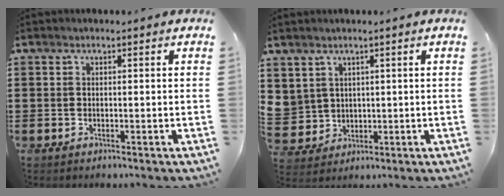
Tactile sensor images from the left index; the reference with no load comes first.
{"total": 3.2, "force": [1.6, 2.7, 0.1], "torque": [-0.021, 0.004, 0.029]}